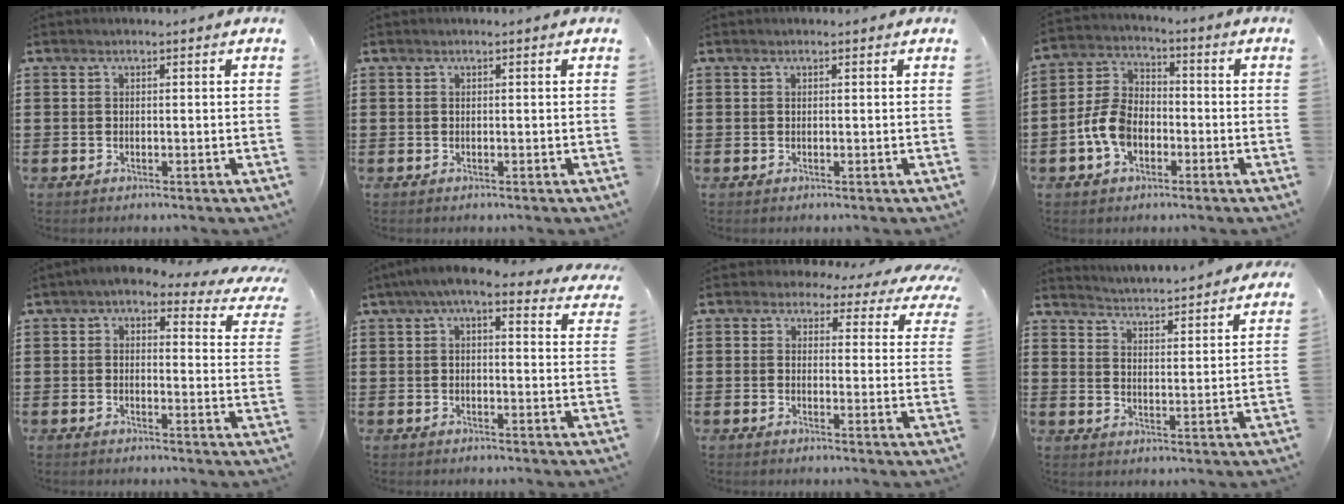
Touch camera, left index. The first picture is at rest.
{"total": 0.0}
{"total": 0.0}
{"total": 7.6, "force": [-2.6, 5.1, 5.1], "torque": [-0.137, 0.006, -0.059]}
{"total": 3.6, "force": [2.7, 1.0, 2.2], "torque": [-0.046, -0.015, 0.041]}
{"total": 6.5, "force": [4.9, 1.1, 4.1], "torque": [-0.092, -0.006, 0.089]}
{"total": 3.0, "force": [2.5, 1.3, 0.9], "torque": [-0.024, -0.013, 0.040]}
{"total": 3.8, "force": [3.7, -0.5, -0.1], "torque": [-0.021, -0.035, 0.059]}